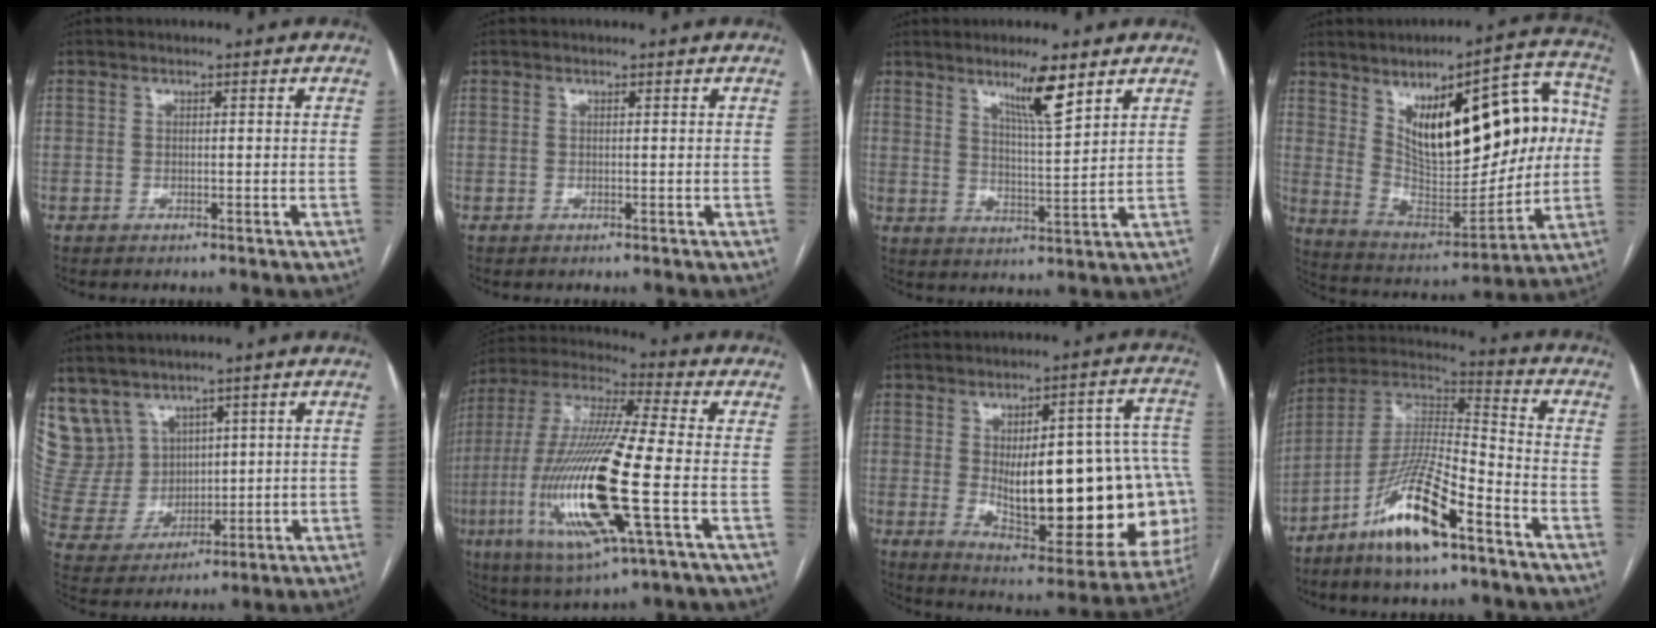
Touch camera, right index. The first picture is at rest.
{"total": 0.0}
{"total": 7.4, "force": [4.9, 0.2, 5.6], "torque": [-0.096, -0.011, 0.085]}
{"total": 24.5, "force": [5.2, 9.2, 22.1], "torque": [-0.338, 0.036, 0.090]}
{"total": 10.2, "force": [6.9, 7.4, 1.3], "torque": [-0.050, 0.035, 0.163]}
{"total": 21.6, "force": [-5.2, 2.0, 20.9], "torque": [-0.457, -0.025, -0.097]}
{"total": 27.7, "force": [-2.2, 9.1, 26.1], "torque": [-0.278, 0.018, 0.000]}
{"total": 15.2, "force": [-9.0, 2.5, 12.0], "torque": [-0.237, -0.005, -0.167]}